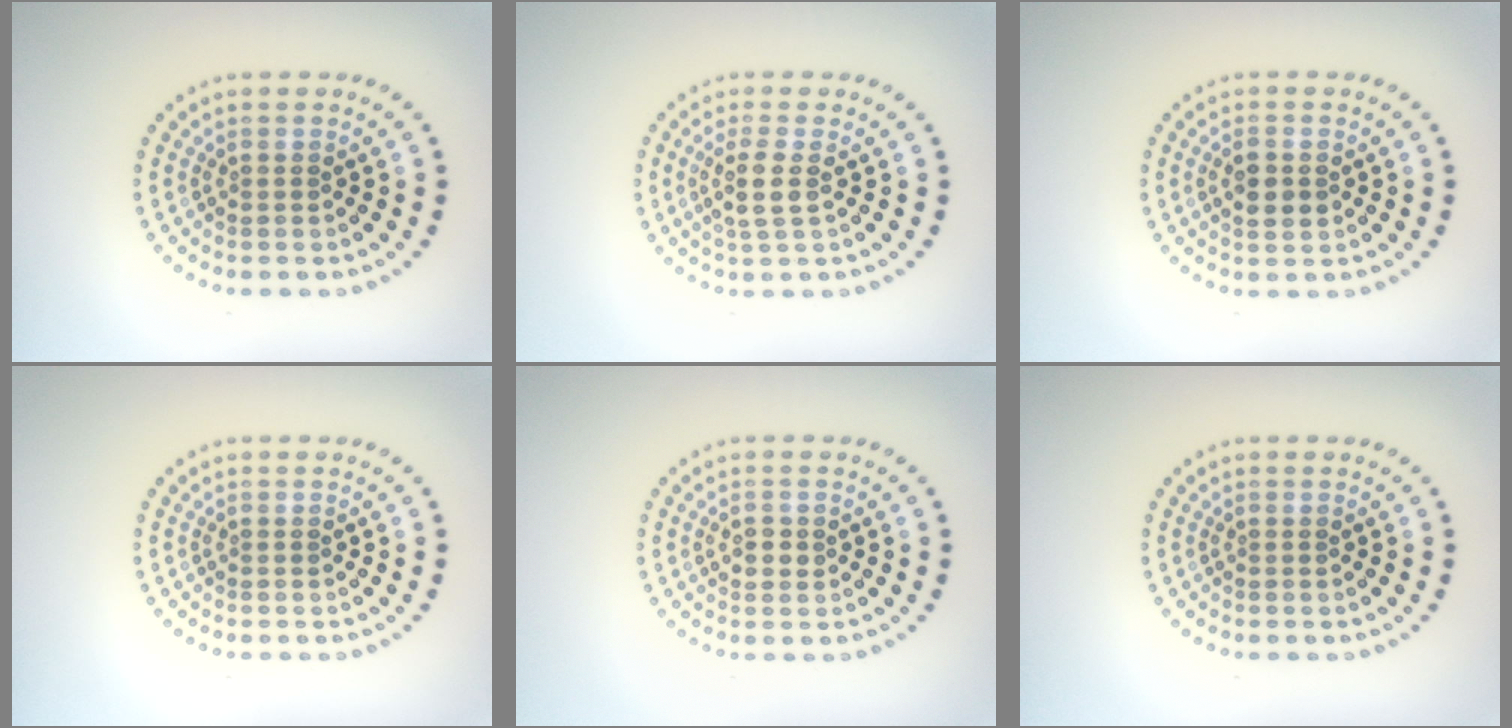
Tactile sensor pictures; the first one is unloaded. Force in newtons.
{"total": 2.4, "press": 2.0, "slide": 1.3}
{"total": 2.1, "press": 2.1, "slide": 0.2}
{"total": 0.0}
{"total": 1.5, "press": 1.4, "slide": 0.2}
{"total": 0.0}